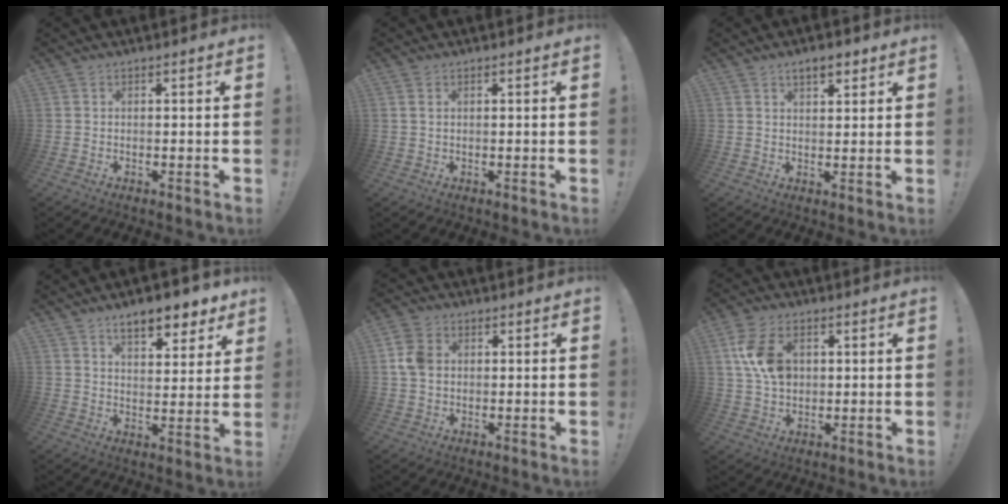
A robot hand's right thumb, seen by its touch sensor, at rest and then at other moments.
{"total": 1.2, "force": [0.6, 0.6, 0.8], "torque": [-0.024, 0.005, 0.013]}
{"total": 4.7, "force": [3.1, 2.2, 2.7], "torque": [-0.035, -0.011, 0.053]}
{"total": 9.8, "force": [7.0, 3.5, 5.9], "torque": [-0.083, -0.040, 0.121]}
{"total": 7.5, "force": [1.1, 5.9, 4.5], "torque": [-0.090, 0.011, 0.025]}
{"total": 11.3, "force": [2.7, 8.0, 7.6], "torque": [-0.125, 0.005, 0.052]}